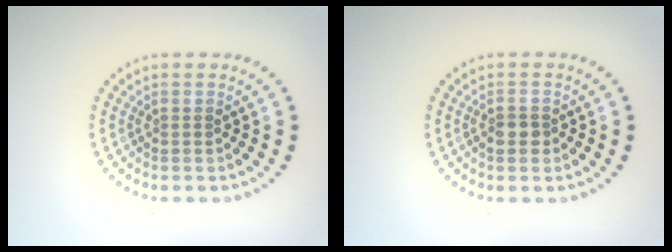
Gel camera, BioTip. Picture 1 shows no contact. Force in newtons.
{"total": 1.6, "press": 1.5, "slide": 0.5}